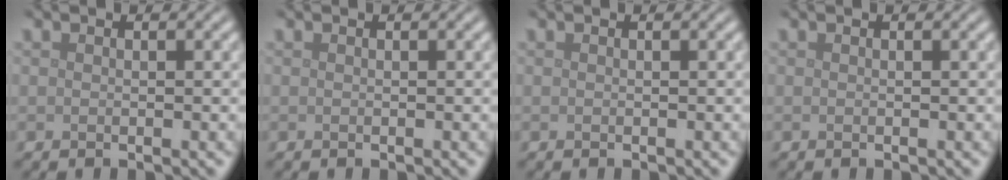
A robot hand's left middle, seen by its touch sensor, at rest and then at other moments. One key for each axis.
{"total": 0.0}
{"total": 0.0}
{"total": 0.0}